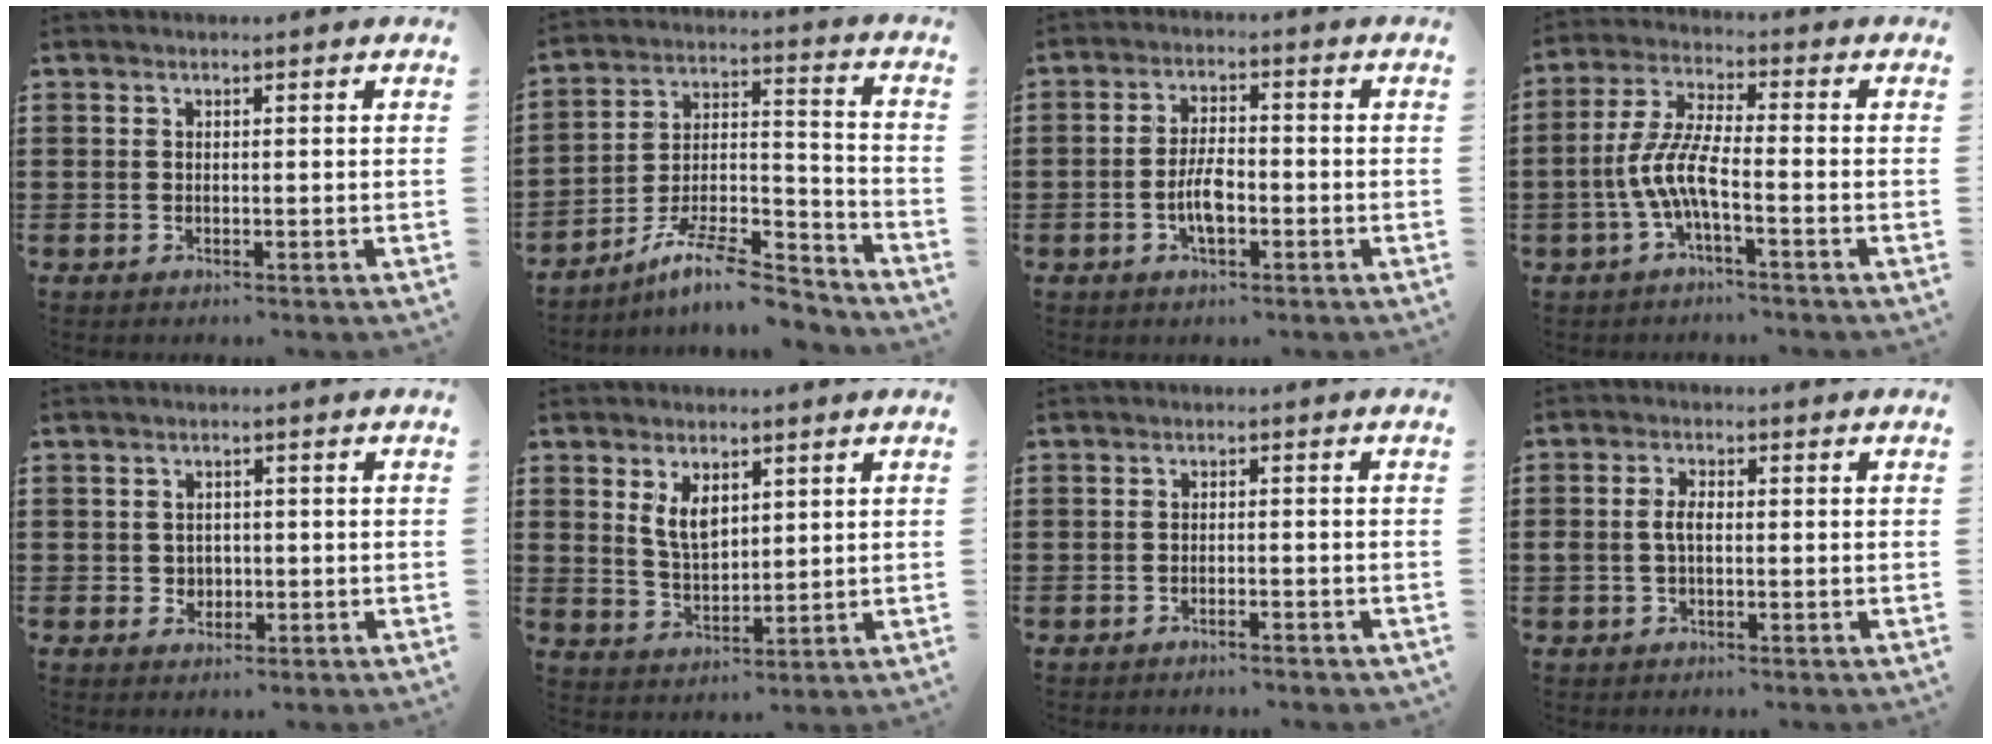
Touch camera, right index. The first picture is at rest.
{"total": 10.8, "force": [-8.8, 2.3, 5.8], "torque": [-0.095, 0.026, -0.169]}
{"total": 5.0, "force": [-1.4, 2.1, 4.3], "torque": [-0.096, 0.002, -0.031]}
{"total": 7.1, "force": [-2.7, 1.5, 6.4], "torque": [-0.160, -0.014, -0.061]}
{"total": 1.8, "force": [-0.1, 1.8, 0.4], "torque": [-0.006, 0.006, -0.007]}
{"total": 4.8, "force": [2.3, 2.6, 3.3], "torque": [-0.066, 0.002, 0.039]}
{"total": 1.2, "force": [-1.2, 0.0, 0.4], "torque": [-0.011, 0.001, -0.023]}
{"total": 2.7, "force": [-0.2, 1.4, 2.3], "torque": [-0.053, 0.002, -0.006]}